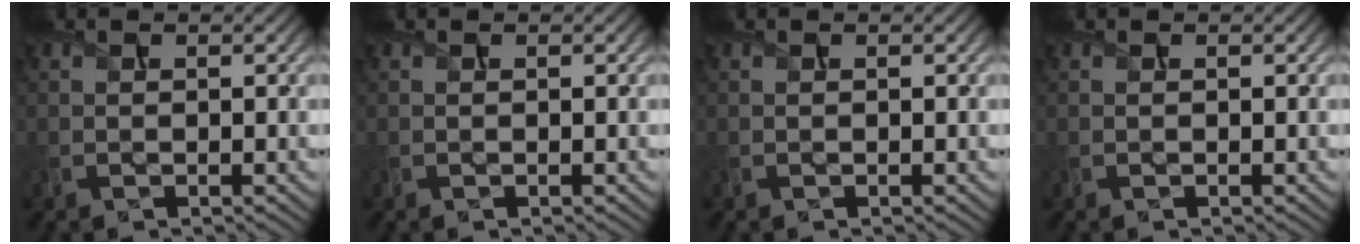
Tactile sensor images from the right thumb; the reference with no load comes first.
{"total": 0.0}
{"total": 0.0}
{"total": 0.0}